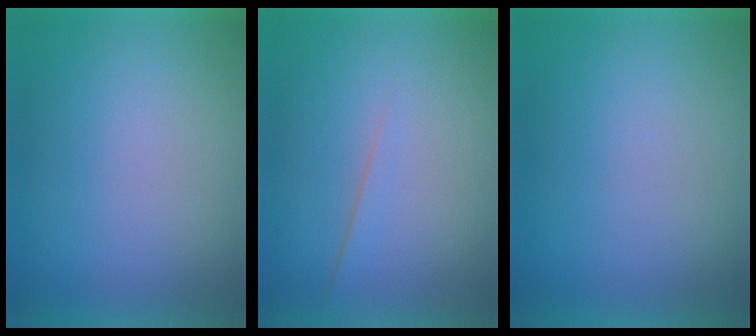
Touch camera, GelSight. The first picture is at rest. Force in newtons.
{"total": 1.5}
{"total": 1.2}